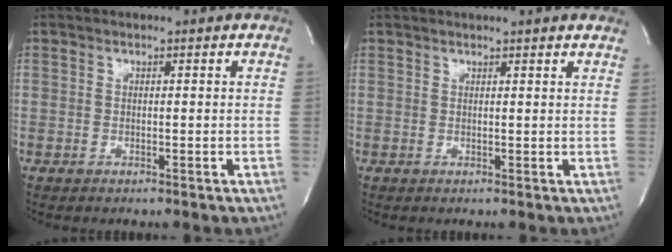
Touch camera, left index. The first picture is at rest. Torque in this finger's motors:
{"motor_torque": [0.00, -0.31, 0.74, 0.12]}